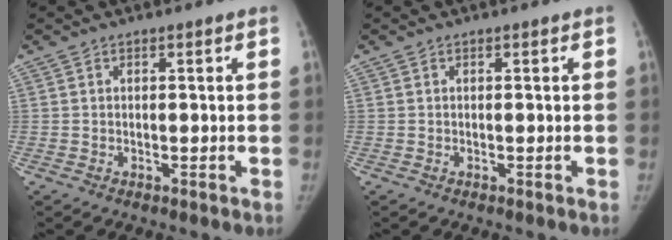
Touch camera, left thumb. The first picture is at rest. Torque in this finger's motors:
{"motor_torque": [0.05, -0.03, 0.10, -0.04, 0.01]}